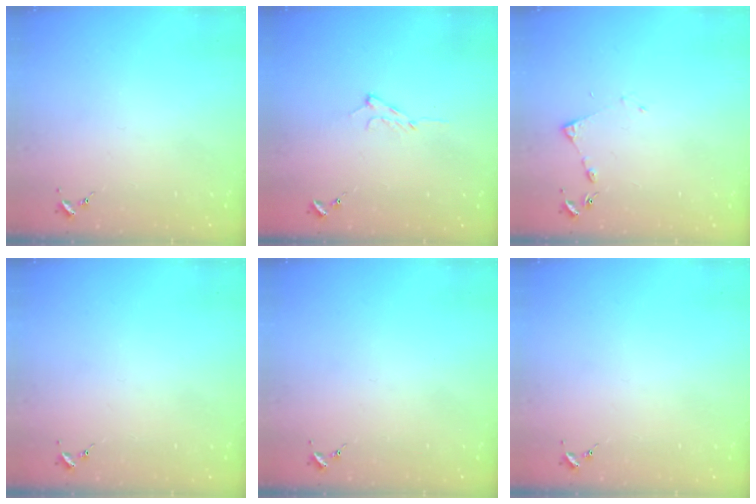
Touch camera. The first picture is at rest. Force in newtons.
{"total": 7.4, "press": 7.3, "slide": 0.8}
{"total": 4.1, "press": 4.1, "slide": 0.5}
{"total": 0.0}
{"total": 0.0}
{"total": 0.0}